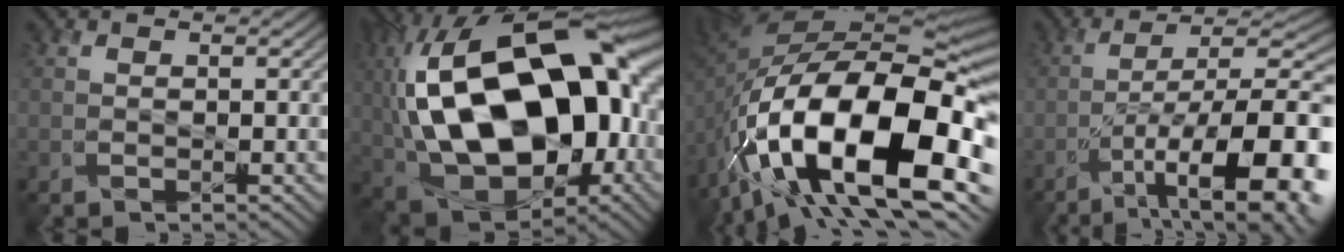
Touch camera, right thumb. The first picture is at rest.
{"total": 22.3, "force": [1.2, 13.1, 18.0], "torque": [-0.397, 0.000, 0.017]}
{"total": 20.9, "force": [-8.0, 10.2, 16.3], "torque": [-0.318, -0.042, -0.118]}
{"total": 15.1, "force": [-6.4, 5.3, 12.6], "torque": [-0.197, -0.014, -0.095]}